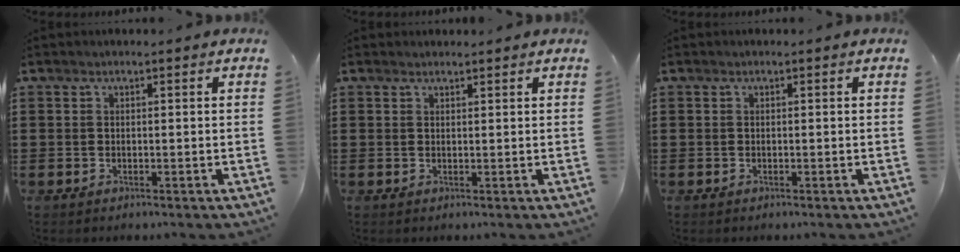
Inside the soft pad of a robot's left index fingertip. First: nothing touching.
{"total": 0.8, "force": [0.8, 0.0, 0.1], "torque": [-0.004, -0.001, 0.016]}
{"total": 0.0}